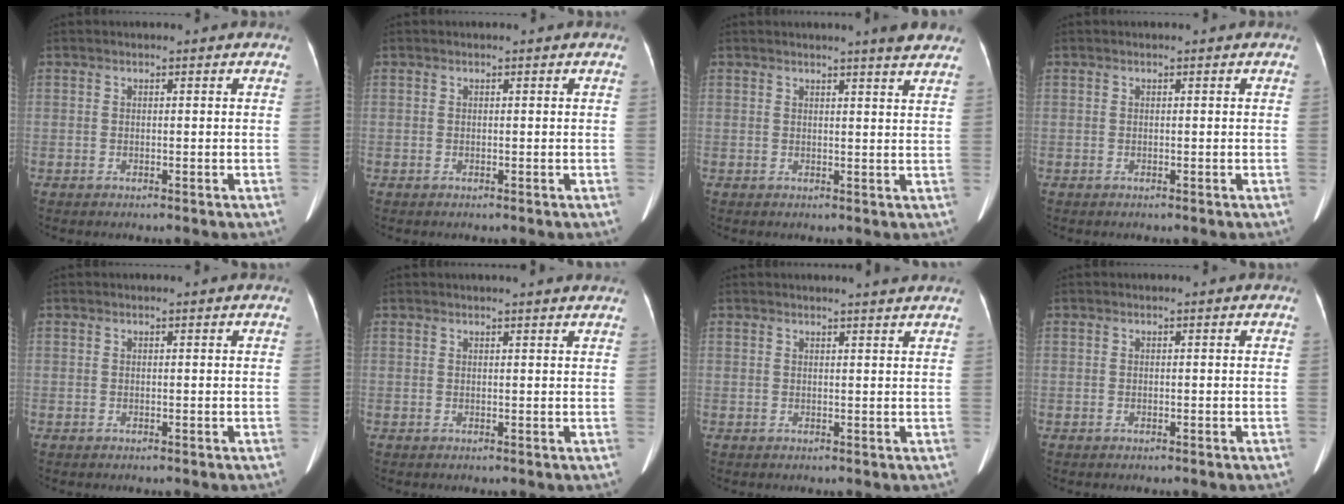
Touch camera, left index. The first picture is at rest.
{"total": 0.0}
{"total": 5.3, "force": [4.7, -0.2, 2.6], "torque": [-0.036, -0.004, 0.042]}
{"total": 0.0}
{"total": 0.0}
{"total": 5.9, "force": [5.5, 0.0, 2.2], "torque": [-0.026, 0.014, 0.050]}
{"total": 3.5, "force": [3.2, -0.6, 1.2], "torque": [-0.019, -0.001, 0.032]}
{"total": 0.0}